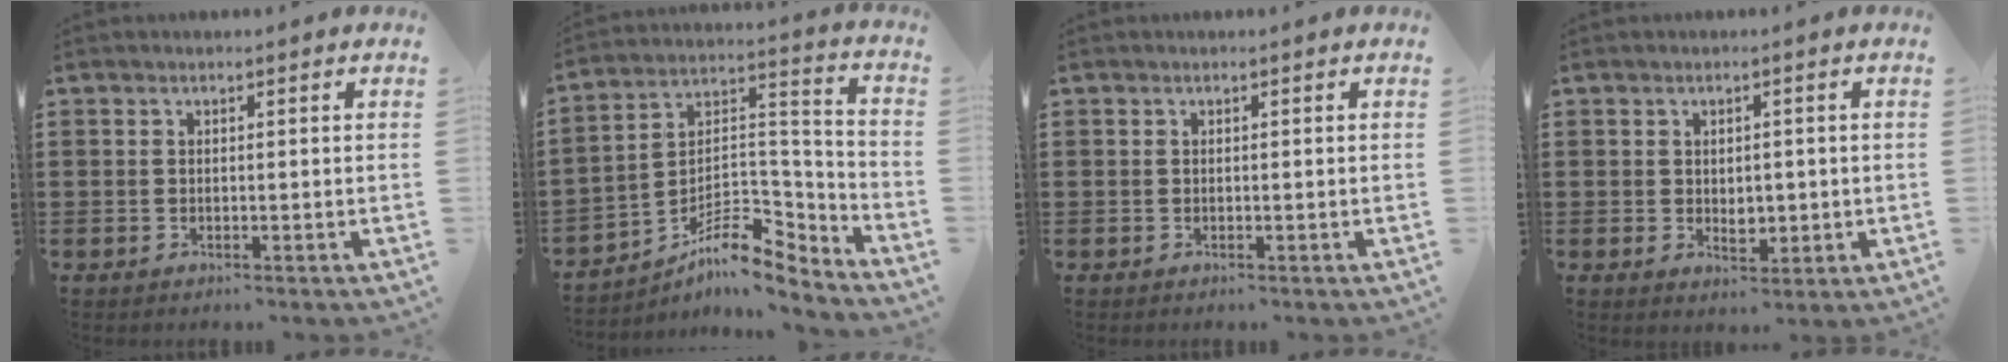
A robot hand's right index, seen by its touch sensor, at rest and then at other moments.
{"total": 9.4, "force": [-6.7, 4.2, 5.1], "torque": [-0.094, 0.006, -0.127]}
{"total": 0.0}
{"total": 2.6, "force": [0.1, 2.0, 1.6], "torque": [-0.020, 0.002, -0.003]}